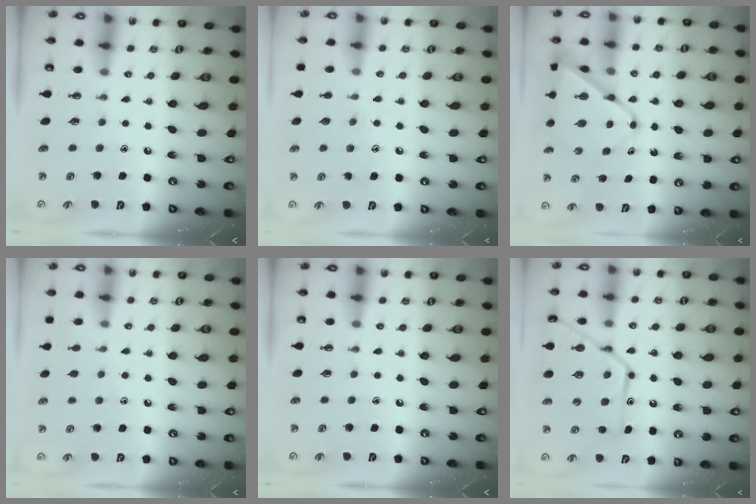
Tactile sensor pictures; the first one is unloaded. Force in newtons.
{"total": 6.9, "press": 6.9, "slide": 0.3}
{"total": 11.7, "press": 11.6, "slide": 1.2}
{"total": 6.8, "press": 6.8, "slide": 0.7}
{"total": 0.0}
{"total": 18.8, "press": 18.7, "slide": 1.8}